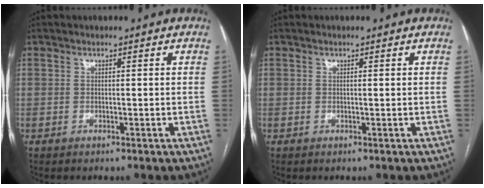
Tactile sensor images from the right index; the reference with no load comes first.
{"total": 0.0}